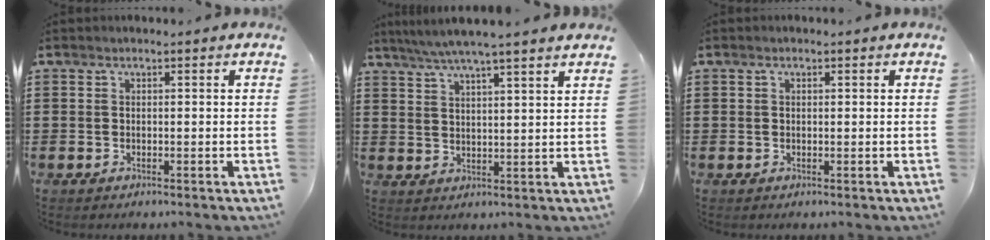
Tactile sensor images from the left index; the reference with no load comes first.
{"total": 4.8, "force": [4.1, -0.6, 2.4], "torque": [-0.058, -0.018, 0.071]}
{"total": 0.6, "force": [0.2, 0.3, 0.5], "torque": [-0.010, 0.004, 0.003]}